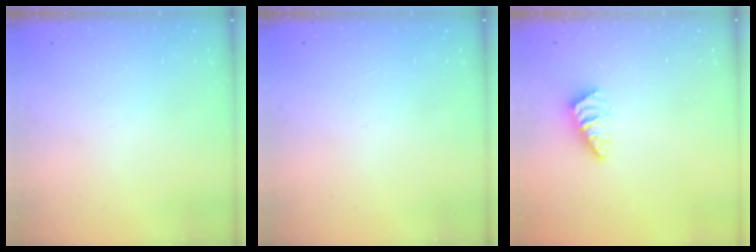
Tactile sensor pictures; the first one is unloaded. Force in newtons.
{"total": 0.0}
{"total": 1.0, "press": 1.0, "slide": 0.3}